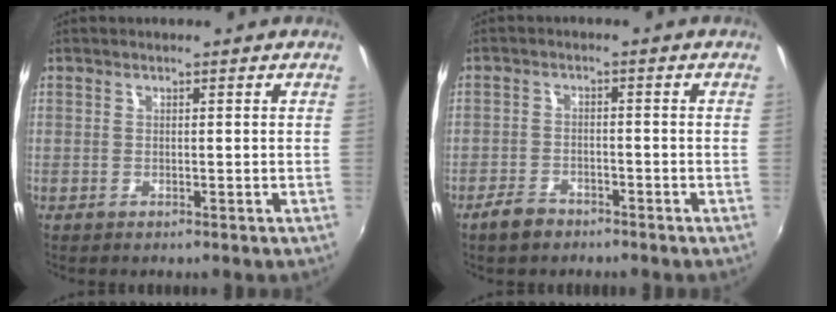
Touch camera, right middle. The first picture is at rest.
{"total": 4.3, "force": [-3.4, 2.2, 1.5], "torque": [-0.046, 0.002, -0.058]}